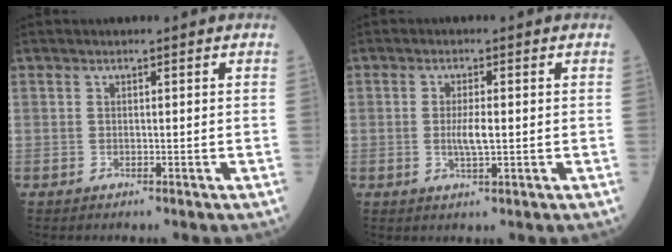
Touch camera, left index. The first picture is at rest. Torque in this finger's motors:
{"motor_torque": [0.77, 0.33, 0.12, 0.03]}